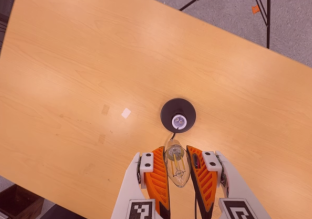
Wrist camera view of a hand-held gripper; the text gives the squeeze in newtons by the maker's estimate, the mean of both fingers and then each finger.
{"total": 20.1, "left": 22.6, "right": 17.6}